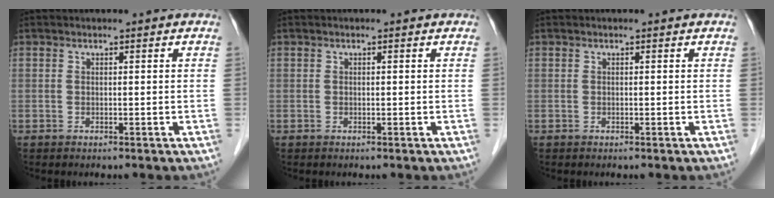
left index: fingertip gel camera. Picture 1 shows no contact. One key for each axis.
{"total": 0.0}
{"total": 0.0}